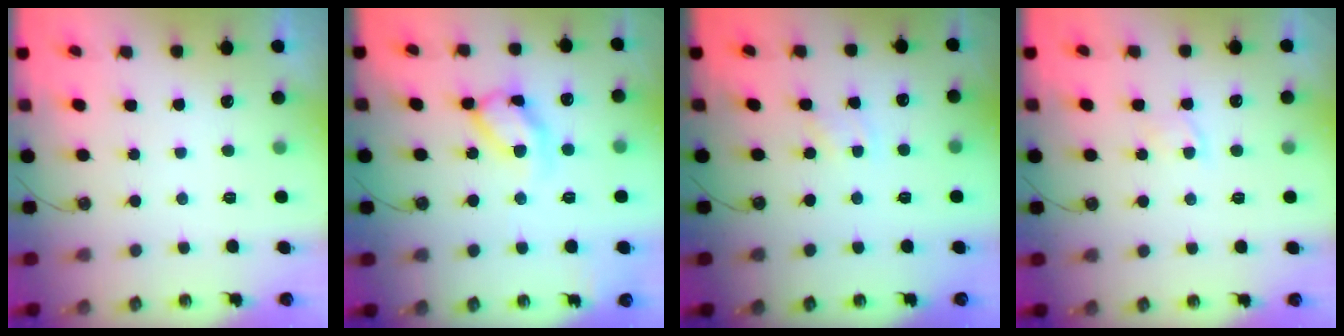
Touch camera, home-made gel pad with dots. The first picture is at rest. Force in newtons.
{"total": 12.2, "press": 12.2, "slide": 0.8}
{"total": 1.5, "press": 1.5, "slide": 0.3}
{"total": 3.3, "press": 3.2, "slide": 0.5}